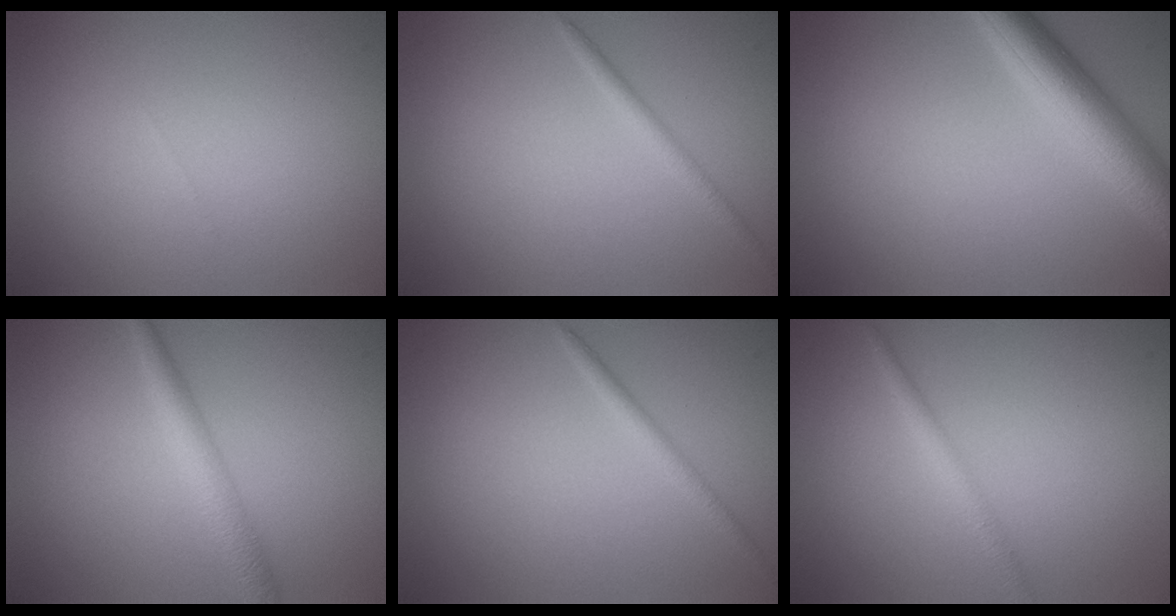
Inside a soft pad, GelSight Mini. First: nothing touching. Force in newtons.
{"total": 1.3, "press": 1.3, "slide": 0.0}
{"total": 5.3, "press": 5.3, "slide": 0.1}
{"total": 2.5, "press": 2.5, "slide": 0.1}
{"total": 1.3, "press": 1.3, "slide": 0.0}
{"total": 1.6, "press": 1.6, "slide": 0.0}